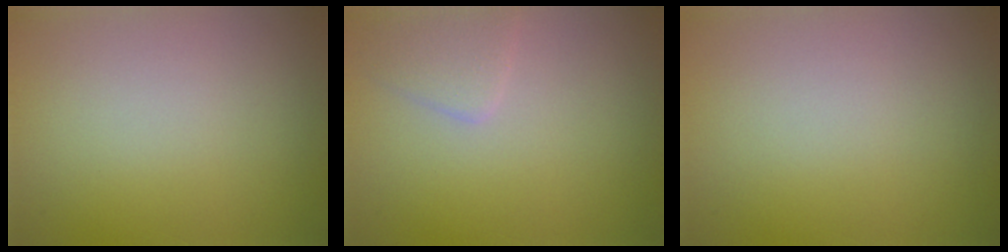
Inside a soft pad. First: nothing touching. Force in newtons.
{"total": 1.9, "press": 1.9, "slide": 0.0}
{"total": 0.0}